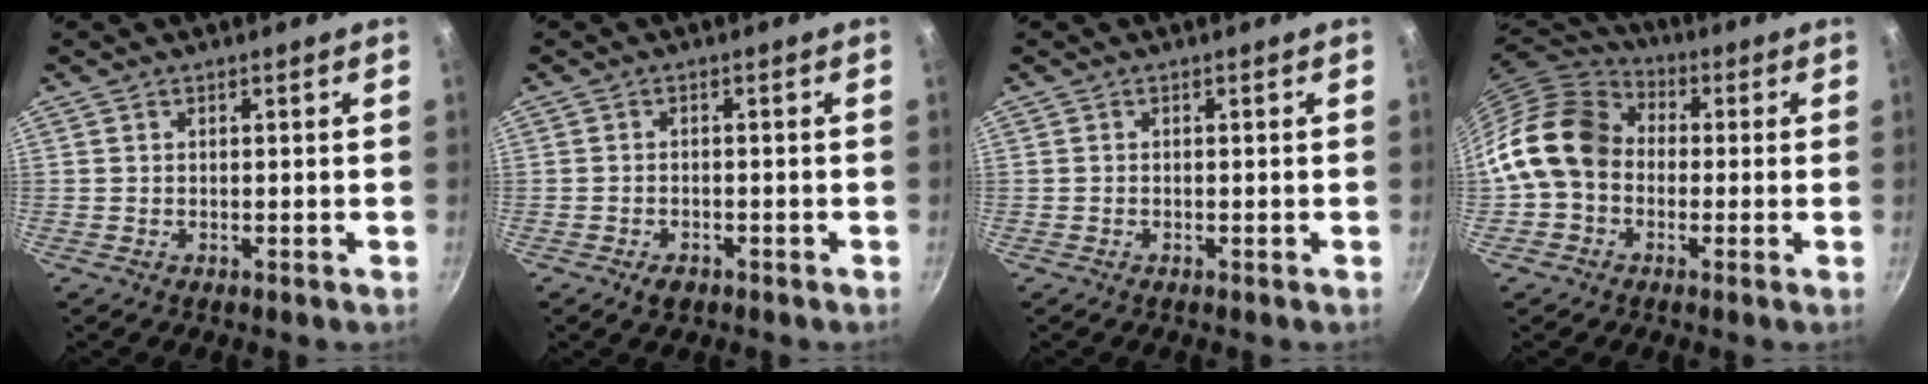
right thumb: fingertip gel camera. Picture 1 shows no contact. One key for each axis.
{"total": 2.7, "fx": -1.7, "fy": 1.6, "fz": 1.4, "tx": -0.024, "ty": 0.013, "tz": -0.023}
{"total": 0.0}
{"total": 14.2, "fx": -0.6, "fy": 11.4, "fz": 8.5, "tx": -0.133, "ty": 0.035, "tz": -0.031}